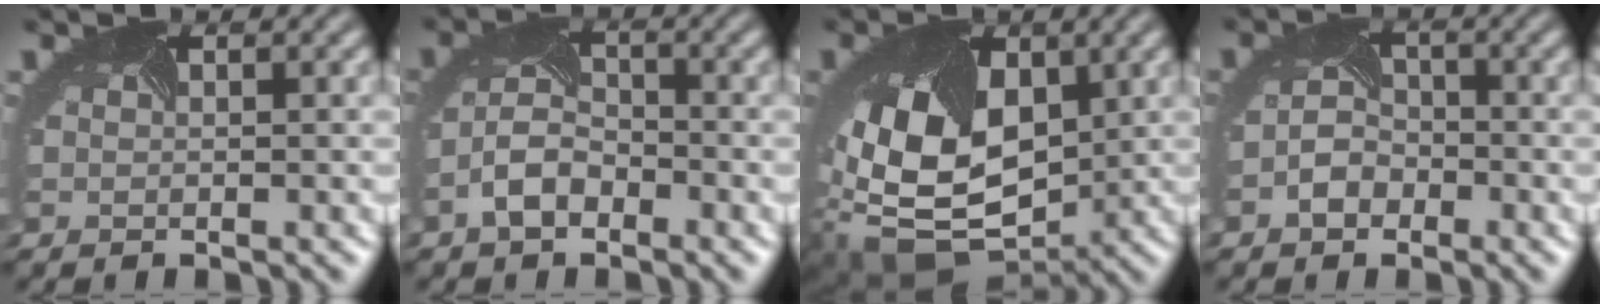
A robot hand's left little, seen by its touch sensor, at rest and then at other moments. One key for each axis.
{"total": 3.5, "fx": -2.2, "fy": 1.9, "fz": 2.1, "tx": -0.048, "ty": 0.002, "tz": -0.045}
{"total": 11.9, "fx": 0.2, "fy": 7.9, "fz": 8.9, "tx": -0.196, "ty": -0.036, "tz": 0.019}
{"total": 2.4, "fx": -1.5, "fy": 1.6, "fz": 1.0, "tx": -0.024, "ty": 0.002, "tz": -0.028}